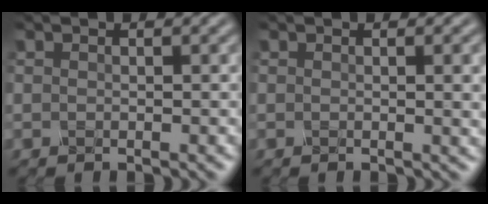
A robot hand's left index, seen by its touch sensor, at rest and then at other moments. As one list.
[{"total": 2.1, "force": [0.3, 0.4, 2.0], "torque": [-0.022, -0.004, 0.006]}]